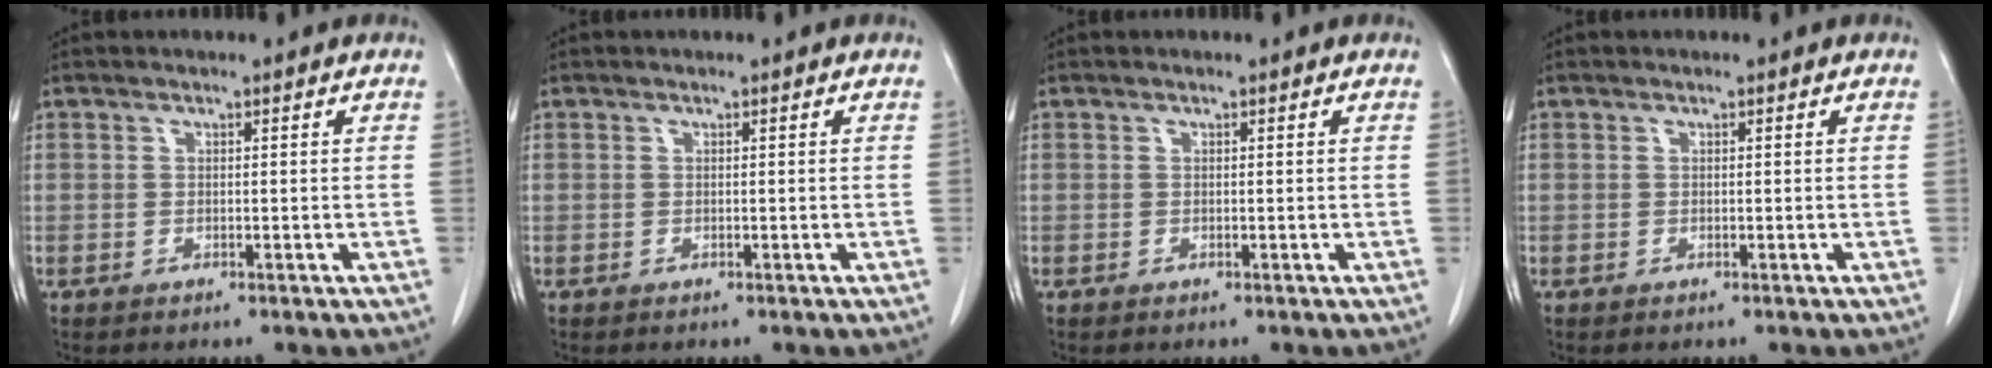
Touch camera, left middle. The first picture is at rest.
{"total": 0.0}
{"total": 0.0}
{"total": 0.0}